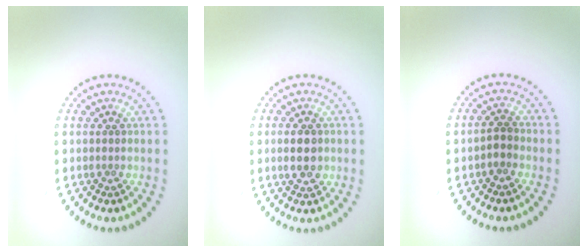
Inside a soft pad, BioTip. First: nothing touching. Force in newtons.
{"total": 2.6, "press": 2.6, "slide": 0.1}
{"total": 1.3, "press": 1.1, "slide": 0.6}